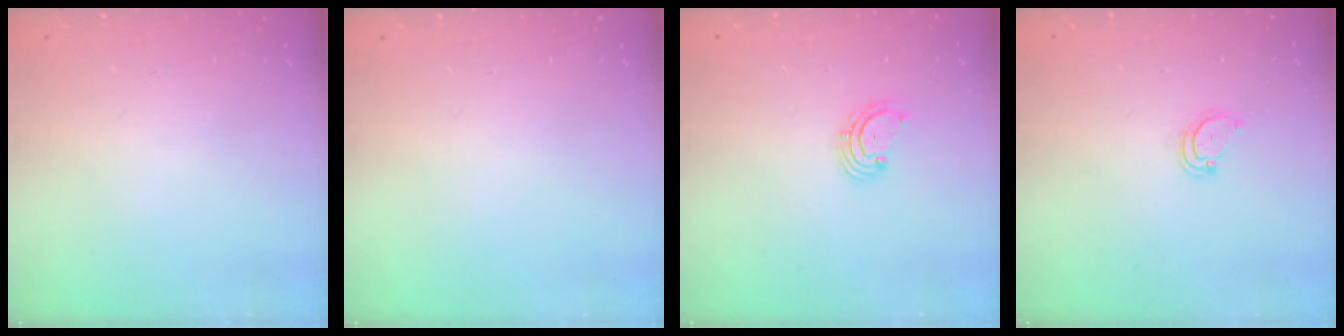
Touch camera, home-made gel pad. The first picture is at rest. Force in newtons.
{"total": 0.0}
{"total": 2.2, "press": 2.1, "slide": 0.7}
{"total": 3.1, "press": 3.1, "slide": 0.3}